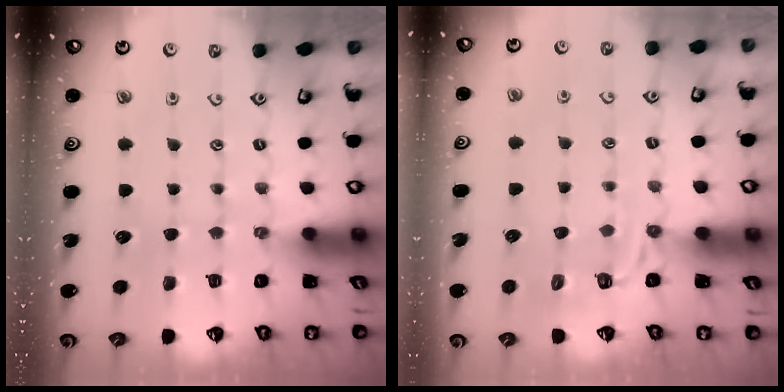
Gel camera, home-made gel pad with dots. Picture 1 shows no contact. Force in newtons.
{"total": 4.0, "press": 3.6, "slide": 1.7}